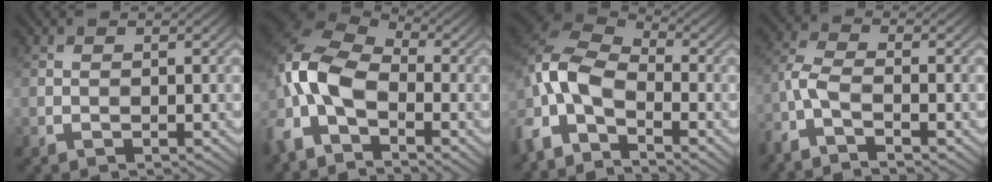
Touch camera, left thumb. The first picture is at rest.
{"total": 11.7, "force": [-4.5, 6.1, 8.8], "torque": [-0.212, -0.002, -0.104]}
{"total": 10.2, "force": [-5.2, 4.9, 7.3], "torque": [-0.165, -0.004, -0.124]}
{"total": 4.4, "force": [-3.1, 1.2, 2.9], "torque": [-0.074, -0.007, -0.080]}